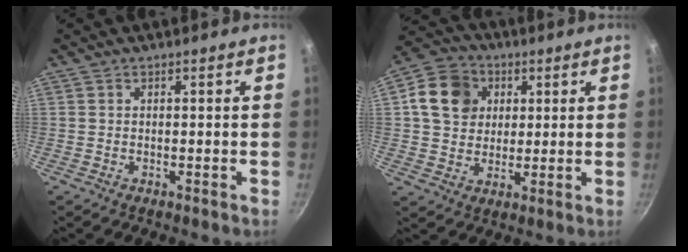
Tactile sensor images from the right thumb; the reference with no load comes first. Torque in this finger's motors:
{"motor_torque": [0.77, 2.50, 0.67, -0.01, 0.10]}